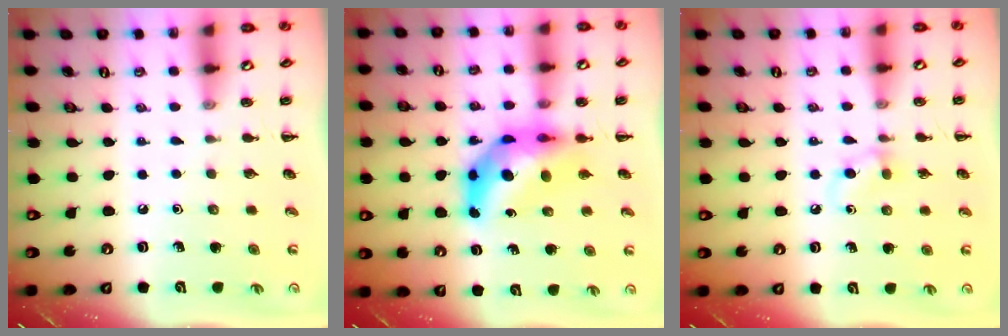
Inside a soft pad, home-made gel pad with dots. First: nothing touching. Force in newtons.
{"total": 10.4, "press": 9.8, "slide": 3.6}
{"total": 5.0, "press": 4.7, "slide": 1.6}